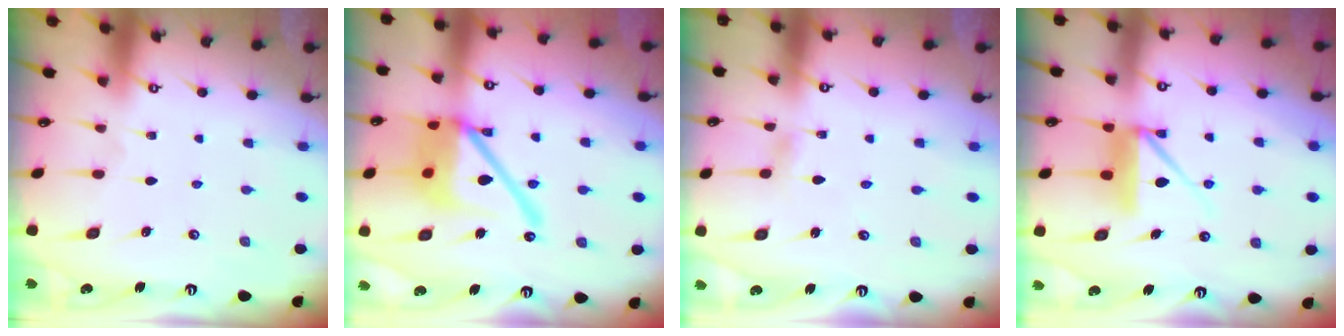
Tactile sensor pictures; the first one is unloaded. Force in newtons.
{"total": 19.7, "press": 19.5, "slide": 2.7}
{"total": 2.1, "press": 2.1, "slide": 0.2}
{"total": 8.9, "press": 8.9, "slide": 0.9}